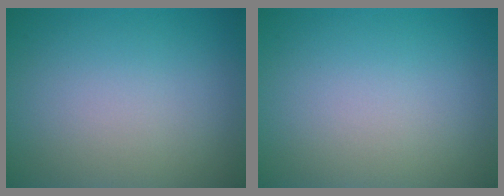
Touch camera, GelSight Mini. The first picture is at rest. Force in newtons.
{"total": 0.0}